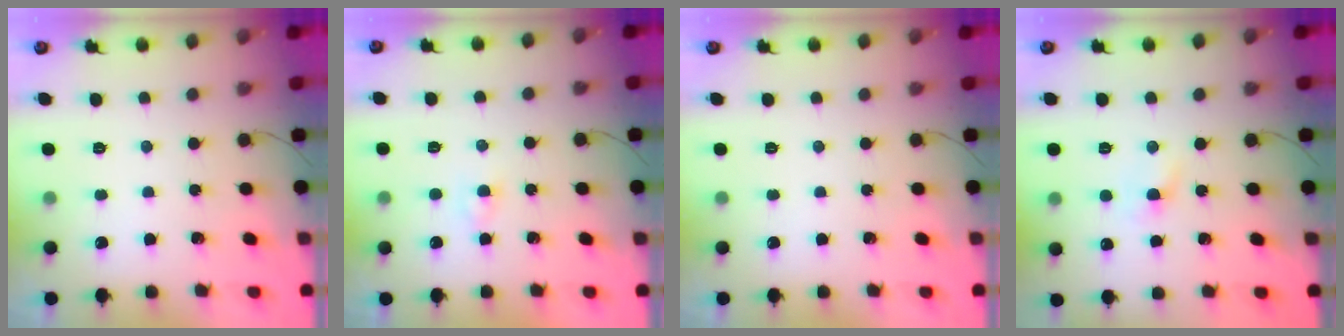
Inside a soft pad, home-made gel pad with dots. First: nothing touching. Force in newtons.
{"total": 1.5, "press": 1.4, "slide": 0.6}
{"total": 0.0}
{"total": 1.6, "press": 1.4, "slide": 0.8}